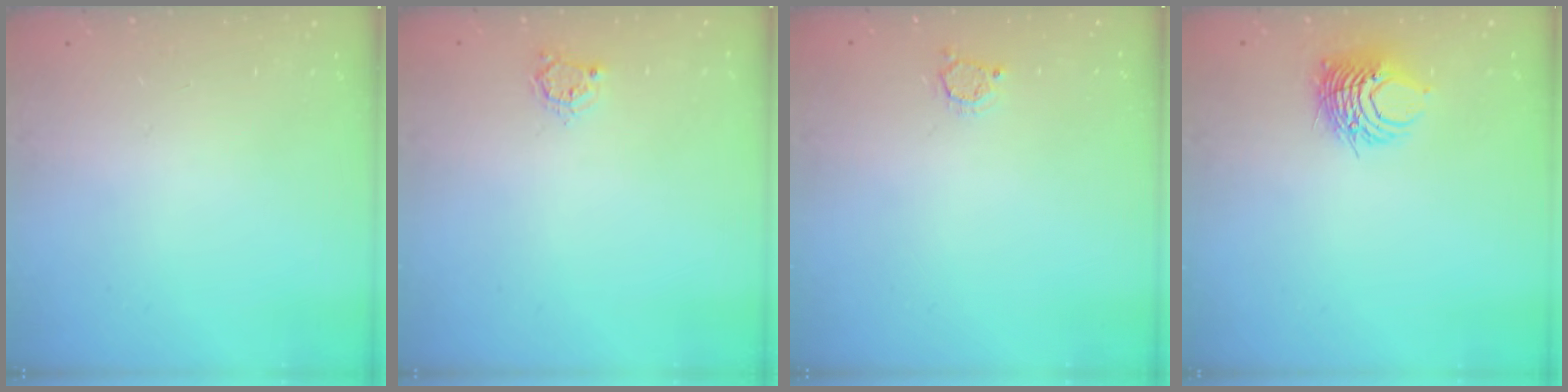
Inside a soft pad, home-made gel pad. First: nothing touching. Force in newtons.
{"total": 3.1, "press": 3.1, "slide": 0.4}
{"total": 2.5, "press": 2.5, "slide": 0.3}
{"total": 7.5, "press": 7.5, "slide": 0.6}